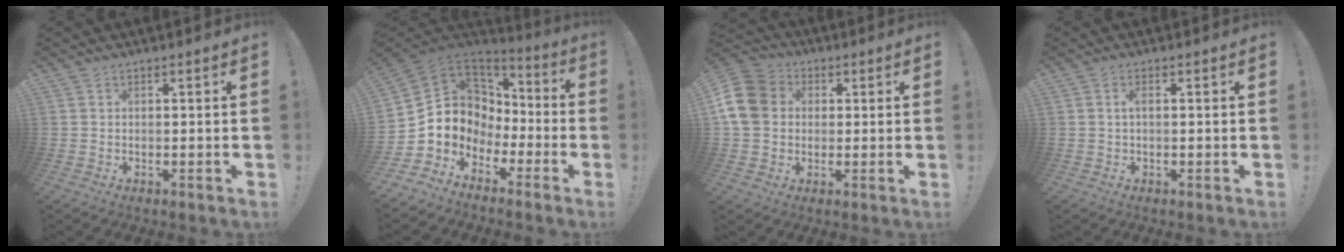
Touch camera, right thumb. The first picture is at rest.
{"total": 6.5, "force": [-0.9, 6.3, 1.2], "torque": [-0.023, -0.022, -0.004]}
{"total": 13.0, "force": [1.8, 10.8, 6.9], "torque": [-0.123, 0.012, 0.040]}
{"total": 1.7, "force": [0.1, 0.3, 1.7], "torque": [-0.038, 0.007, 0.002]}